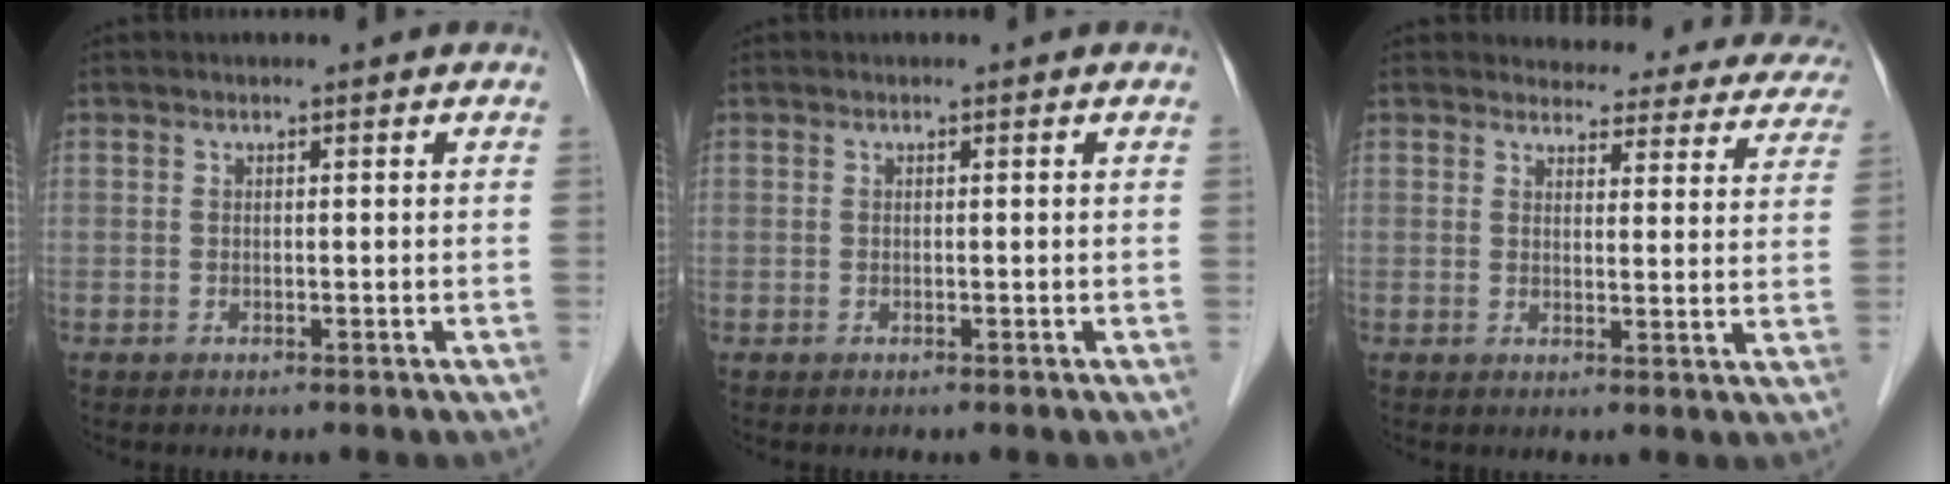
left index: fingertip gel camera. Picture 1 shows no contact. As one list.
[{"total": 0.0}, {"total": 16.7, "force": [15.5, 5.3, 3.3], "torque": [-0.007, -0.027, 0.152]}]